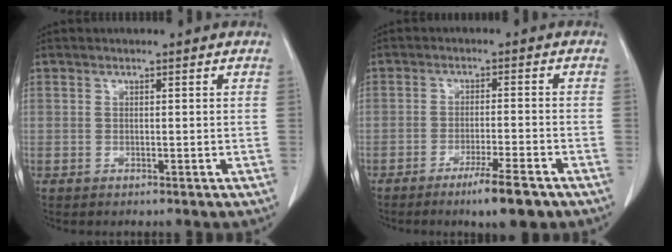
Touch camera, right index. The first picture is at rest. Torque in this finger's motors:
{"motor_torque": [0.60, -0.58, 0.05, 0.06]}